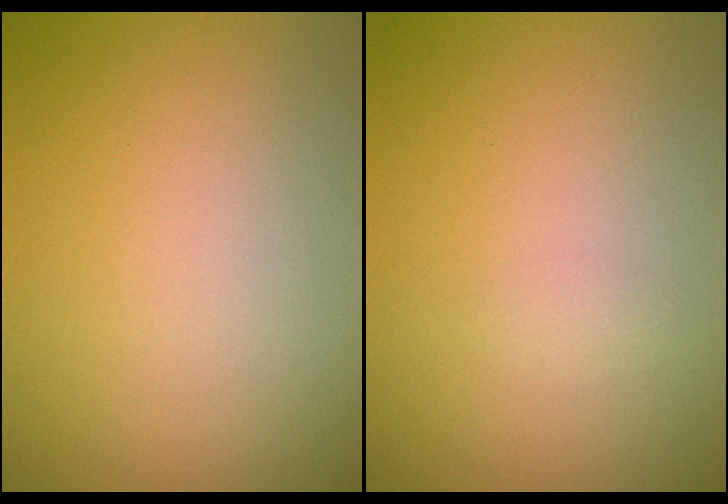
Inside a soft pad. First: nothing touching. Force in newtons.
{"total": 0.5, "press": 0.5, "slide": 0.1}